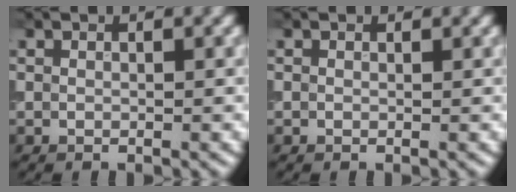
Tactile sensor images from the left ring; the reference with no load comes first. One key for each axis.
{"total": 0.0}